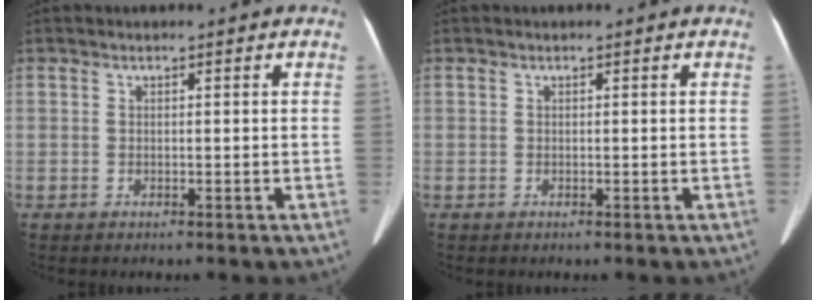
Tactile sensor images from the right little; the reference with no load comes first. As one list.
[{"total": 0.0}]